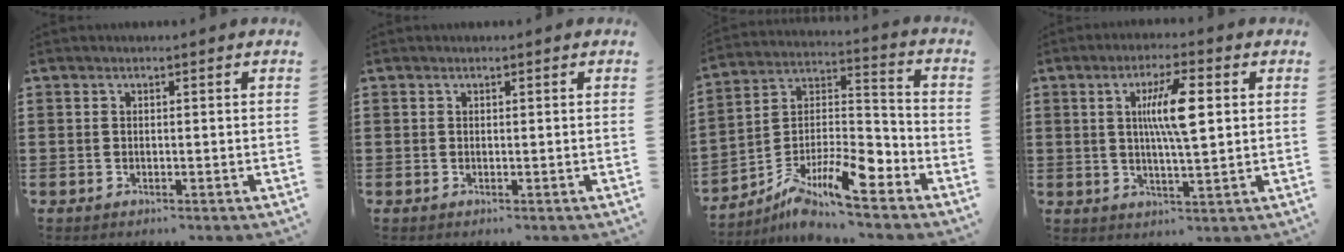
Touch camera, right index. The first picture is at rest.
{"total": 0.0}
{"total": 10.2, "force": [-6.7, 3.4, 6.9], "torque": [-0.135, 0.005, -0.128]}
{"total": 7.9, "force": [1.6, 1.4, 7.6], "torque": [-0.147, 0.006, 0.023]}